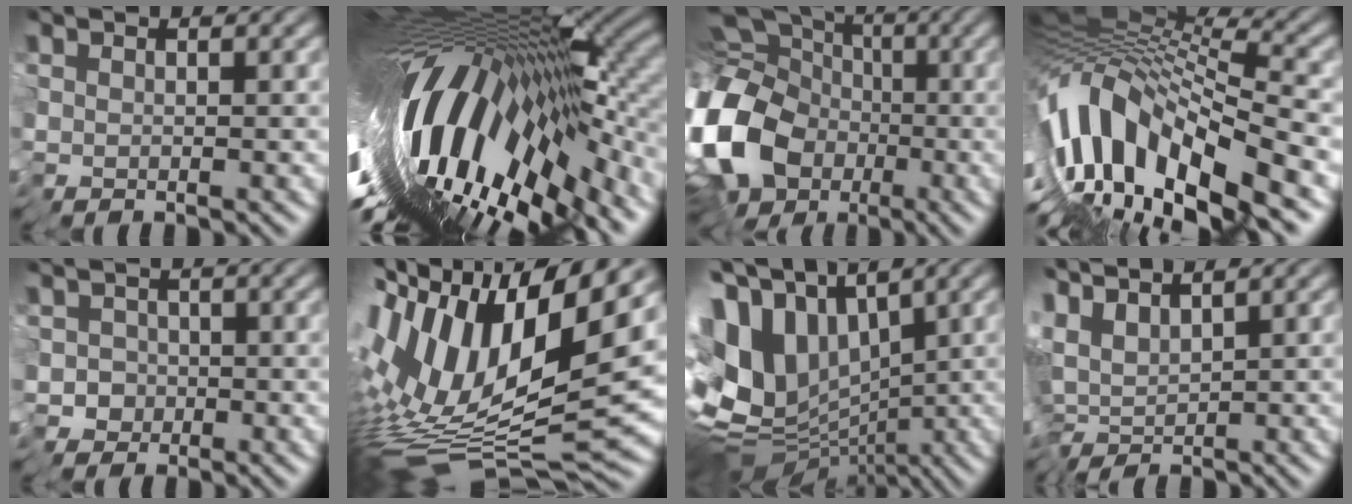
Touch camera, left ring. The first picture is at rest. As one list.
[{"total": 16.5, "force": [-4.7, 4.5, 15.2], "torque": [-0.263, 0.000, -0.083]}, {"total": 17.0, "force": [-4.2, 13.1, 10.0], "torque": [-0.233, -0.019, -0.094]}, {"total": 12.7, "force": [-5.1, 3.5, 11.0], "torque": [-0.212, 0.025, -0.095]}, {"total": 2.9, "force": [-1.8, 2.2, 0.8], "torque": [0.015, 0.013, -0.051]}, {"total": 15.4, "force": [1.9, 4.2, 14.7], "torque": [-0.285, 0.016, 0.027]}, {"total": 14.2, "force": [-0.1, 8.8, 11.1], "torque": [-0.218, -0.008, 0.033]}, {"total": 3.4, "force": [1.5, 0.4, 3.0], "torque": [-0.059, 0.008, 0.020]}]